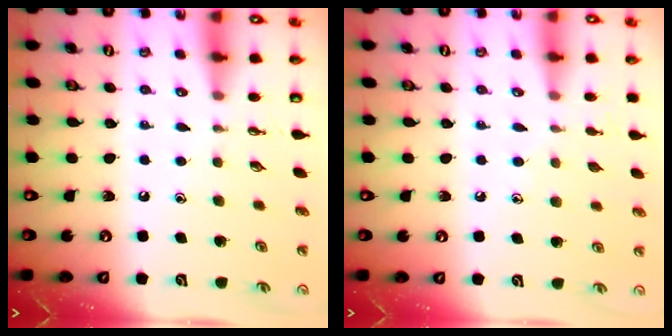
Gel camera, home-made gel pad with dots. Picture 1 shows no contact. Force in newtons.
{"total": 3.8, "press": 3.8, "slide": 0.4}